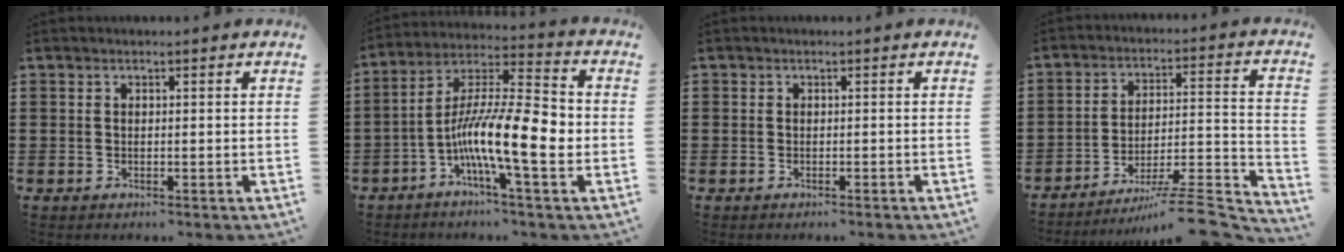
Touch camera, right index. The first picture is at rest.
{"total": 13.5, "force": [-3.7, 3.0, 12.6], "torque": [-0.255, -0.012, -0.071]}
{"total": 0.6, "force": [-0.6, 0.1, 0.1], "torque": [-0.003, -0.001, -0.012]}
{"total": 8.8, "force": [-7.2, 0.9, 5.0], "torque": [-0.070, 0.007, -0.139]}